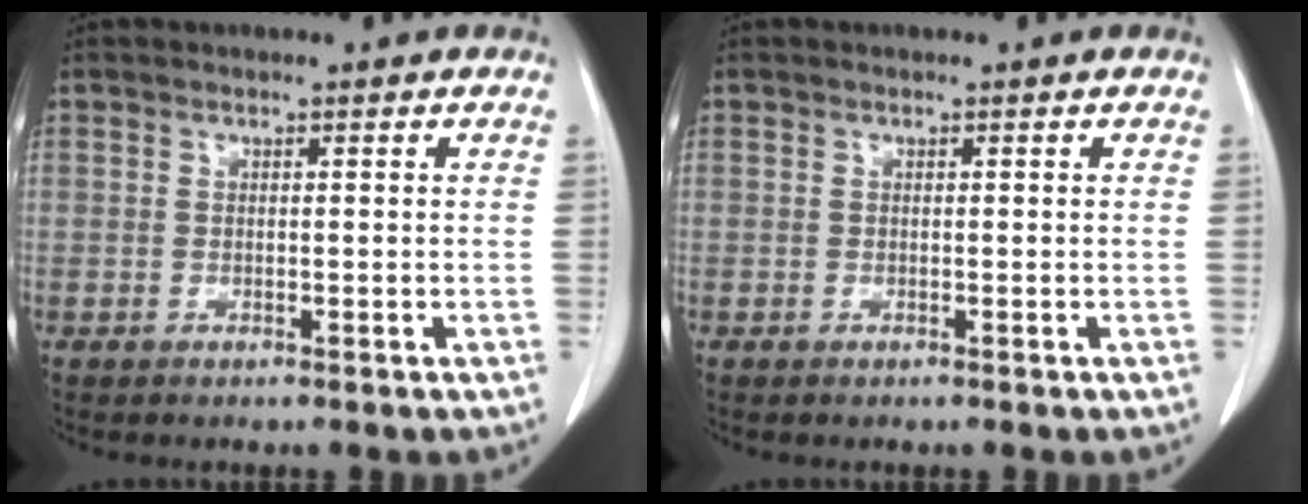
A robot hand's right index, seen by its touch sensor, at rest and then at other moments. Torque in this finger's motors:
{"motor_torque": [0.03, -0.02, 0.01, 0.02]}